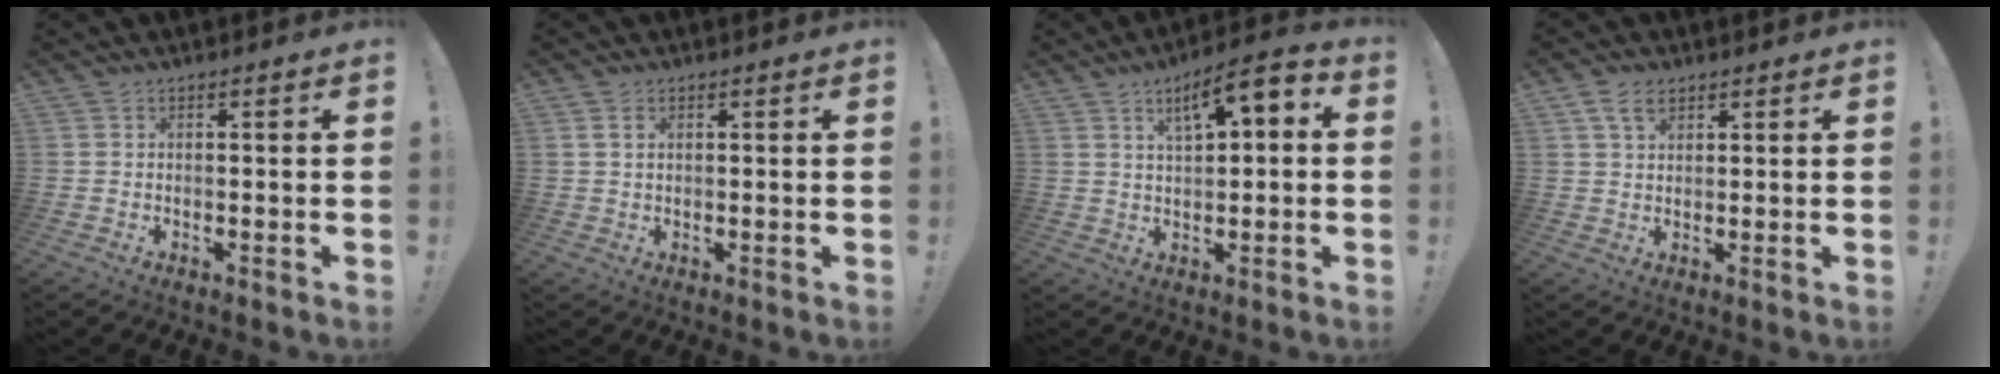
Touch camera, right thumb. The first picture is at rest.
{"total": 2.1, "force": [0.9, 1.3, 1.4], "torque": [-0.022, 0.002, 0.015]}
{"total": 8.5, "force": [3.1, 3.0, 7.3], "torque": [-0.100, -0.020, 0.049]}
{"total": 5.4, "force": [3.1, 3.2, 3.1], "torque": [-0.052, -0.007, 0.058]}